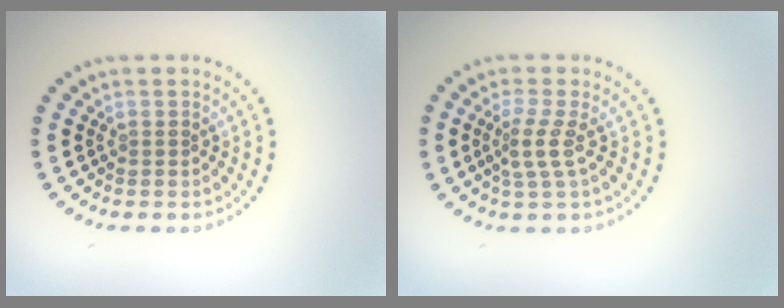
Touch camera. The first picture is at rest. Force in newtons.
{"total": 2.2, "press": 1.4, "slide": 1.7}